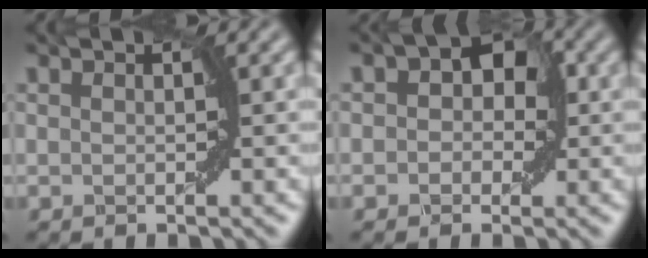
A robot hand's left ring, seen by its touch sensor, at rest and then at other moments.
{"total": 4.2, "force": [0.7, 3.2, 2.6], "torque": [-0.006, 0.015, -0.015]}